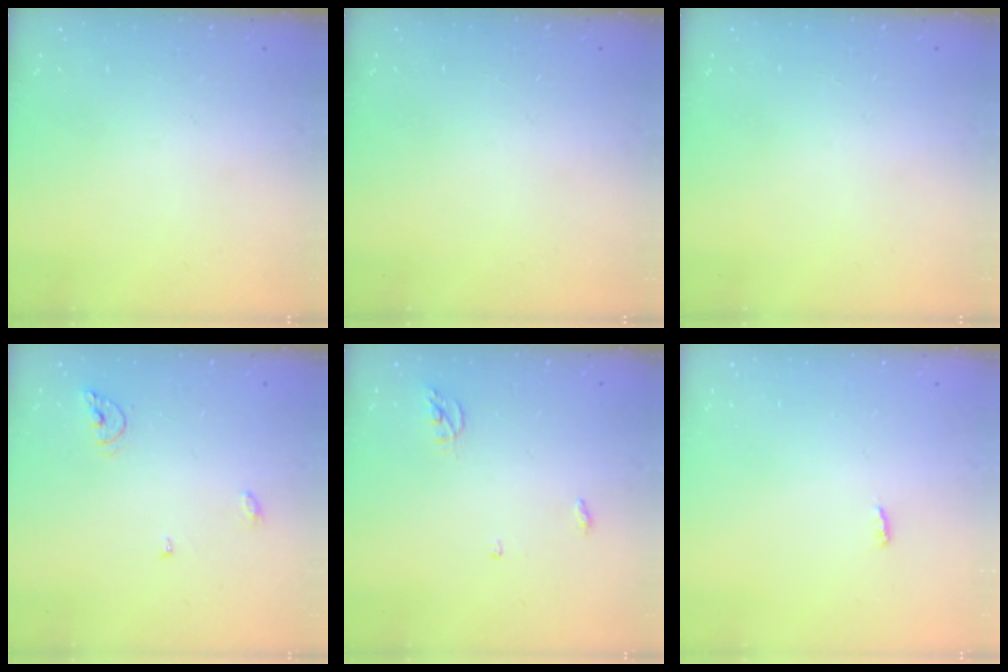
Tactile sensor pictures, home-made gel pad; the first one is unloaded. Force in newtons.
{"total": 0.0}
{"total": 0.0}
{"total": 5.8, "press": 5.8, "slide": 0.4}
{"total": 3.9, "press": 3.8, "slide": 0.3}
{"total": 2.8, "press": 2.7, "slide": 0.8}